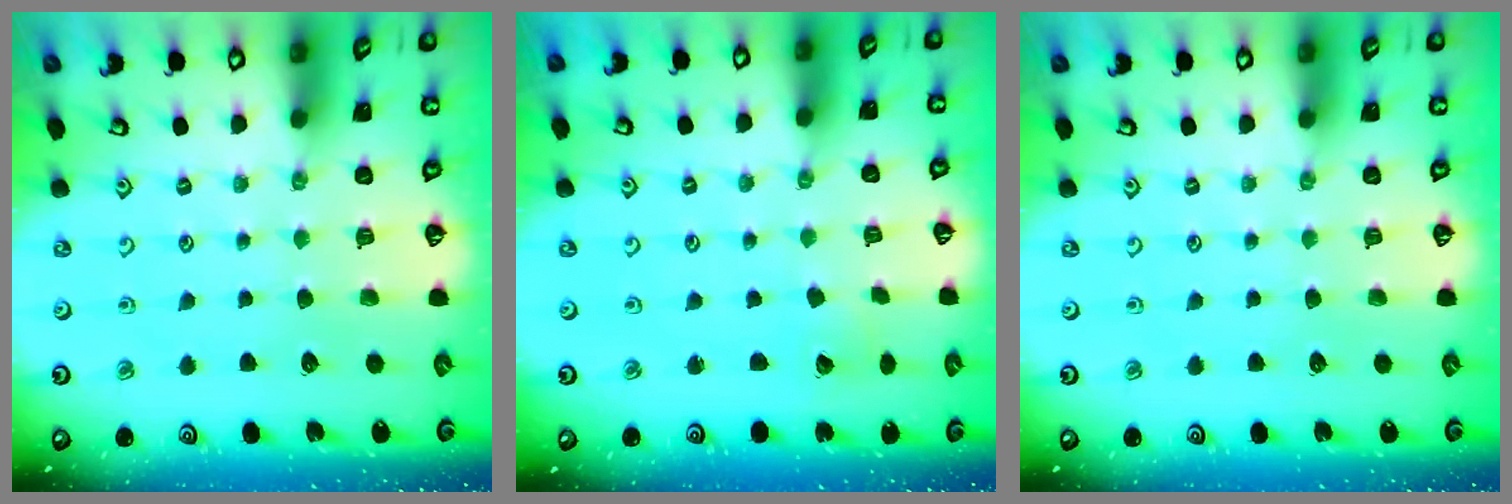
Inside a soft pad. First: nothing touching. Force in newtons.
{"total": 2.2, "press": 2.2, "slide": 0.2}
{"total": 0.0}